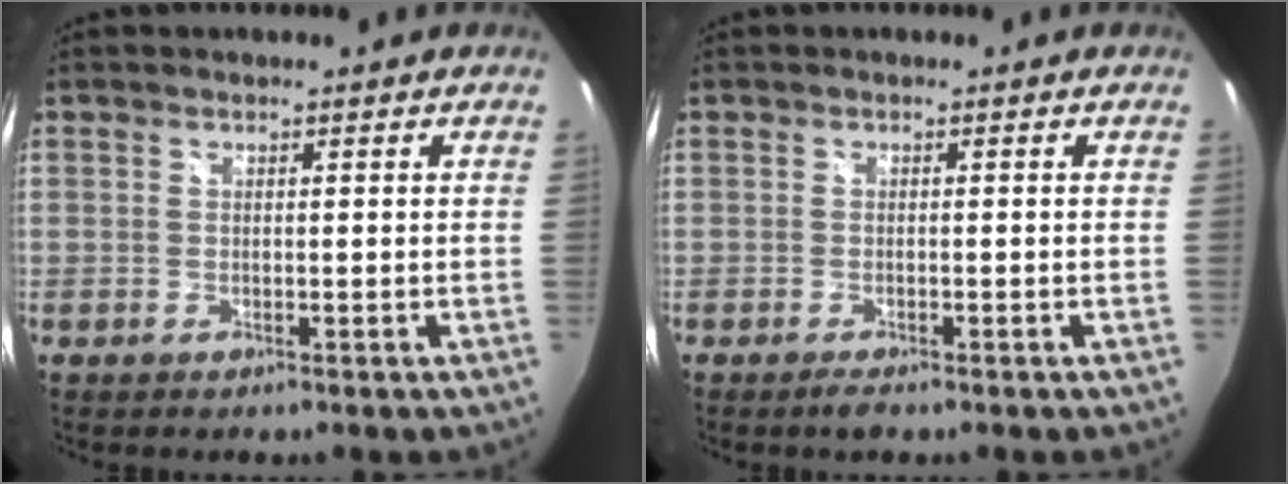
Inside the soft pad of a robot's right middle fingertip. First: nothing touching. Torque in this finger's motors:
{"motor_torque": [0.70, -0.65, 0.04, 0.07]}